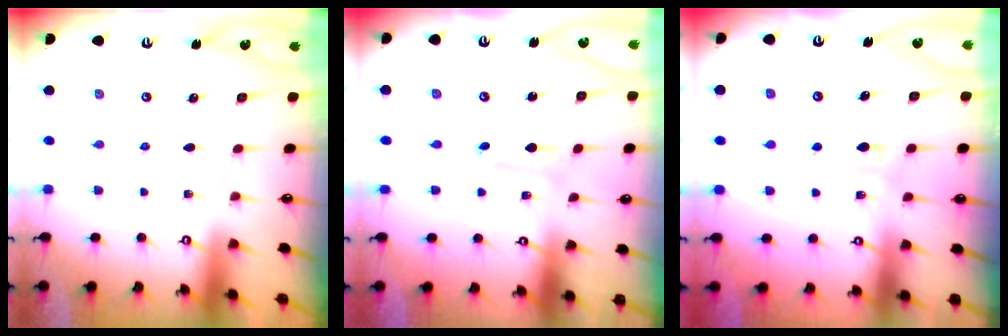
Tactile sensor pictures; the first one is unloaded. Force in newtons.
{"total": 1.0, "press": 1.0, "slide": 0.1}
{"total": 6.3, "press": 6.2, "slide": 0.7}